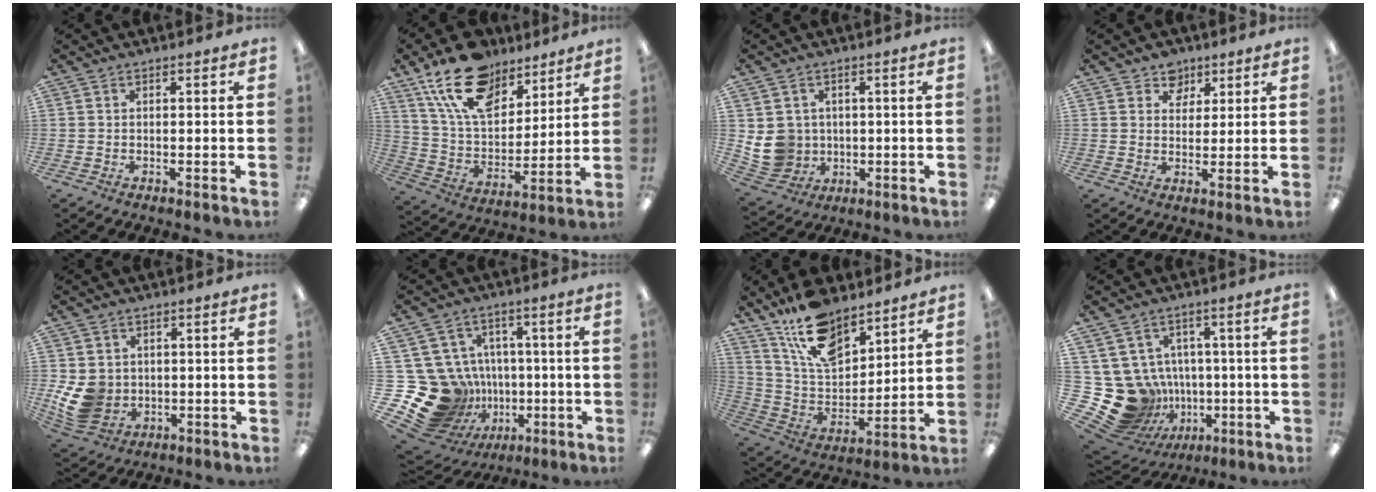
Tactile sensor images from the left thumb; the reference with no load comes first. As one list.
[{"total": 19.1, "force": [13.1, 10.2, 9.4], "torque": [-0.178, -0.061, 0.241]}, {"total": 7.7, "force": [0.5, 7.4, 2.0], "torque": [-0.061, 0.001, 0.021]}, {"total": 5.3, "force": [3.5, 3.9, 0.6], "torque": [-0.006, -0.017, 0.063]}, {"total": 8.9, "force": [-0.2, 7.8, 4.2], "torque": [-0.099, 0.008, 0.002]}, {"total": 23.5, "force": [-2.9, 20.7, 10.6], "torque": [-0.223, 0.002, 0.017]}, {"total": 15.5, "force": [11.5, 7.2, 7.6], "torque": [-0.153, -0.060, 0.213]}, {"total": 16.9, "force": [-1.8, 15.6, 6.4], "torque": [-0.161, -0.013, 0.011]}]